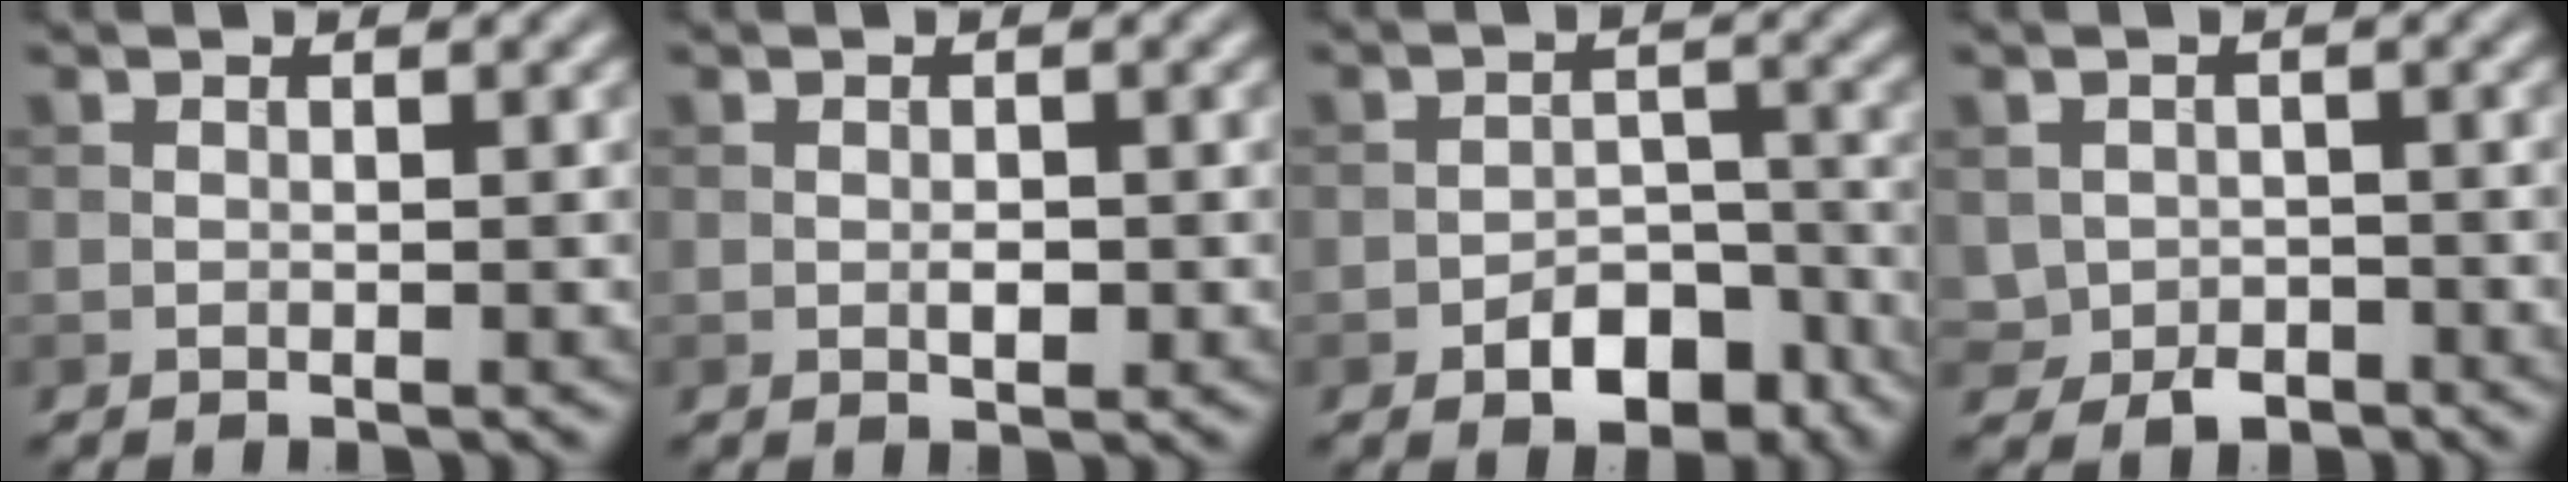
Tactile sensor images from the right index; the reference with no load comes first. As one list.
[{"total": 1.2, "force": [-0.2, 0.6, 1.0], "torque": [-0.016, -0.001, -0.003]}, {"total": 5.1, "force": [-3.1, 2.8, 2.9], "torque": [-0.037, 0.004, -0.049]}, {"total": 2.5, "force": [-1.0, 2.1, 1.1], "torque": [-0.018, -0.008, -0.019]}]